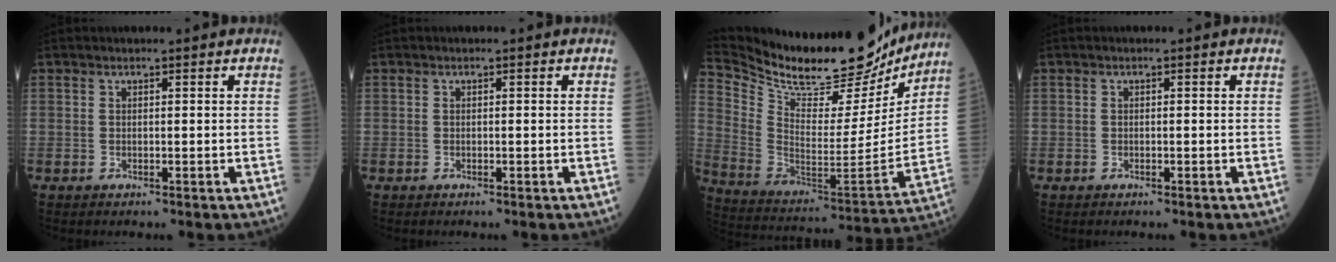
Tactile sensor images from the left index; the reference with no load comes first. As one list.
[{"total": 0.0}, {"total": 27.1, "force": [24.5, 6.2, 9.6], "torque": [-0.188, -0.051, 0.369]}, {"total": 0.0}]